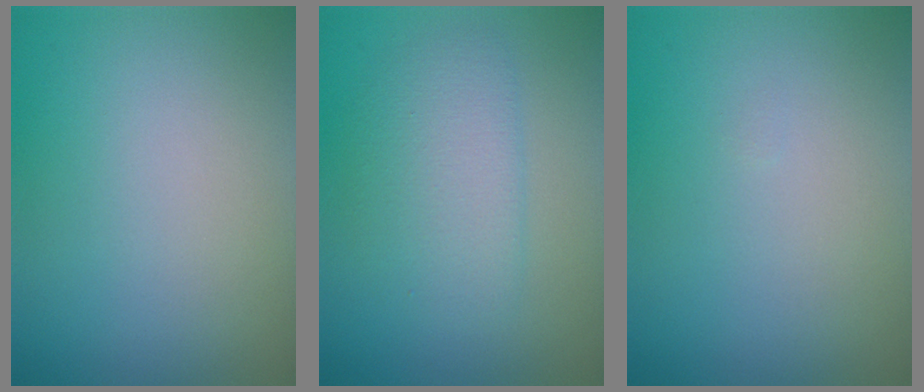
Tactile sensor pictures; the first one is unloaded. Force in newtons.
{"total": 3.6, "press": 3.6, "slide": 0.1}
{"total": 0.0}